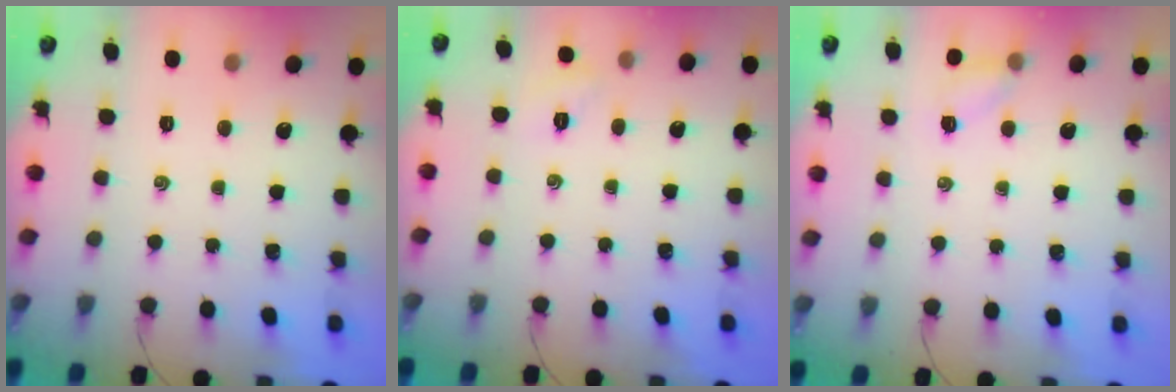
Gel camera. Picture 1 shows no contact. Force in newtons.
{"total": 2.2, "press": 2.2, "slide": 0.6}
{"total": 4.9, "press": 4.7, "slide": 1.5}